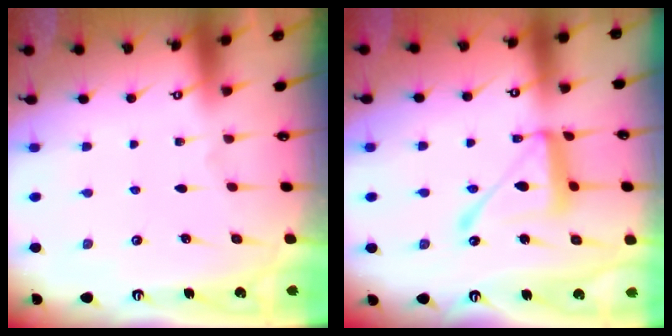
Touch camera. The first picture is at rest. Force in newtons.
{"total": 14.0, "press": 13.9, "slide": 1.3}